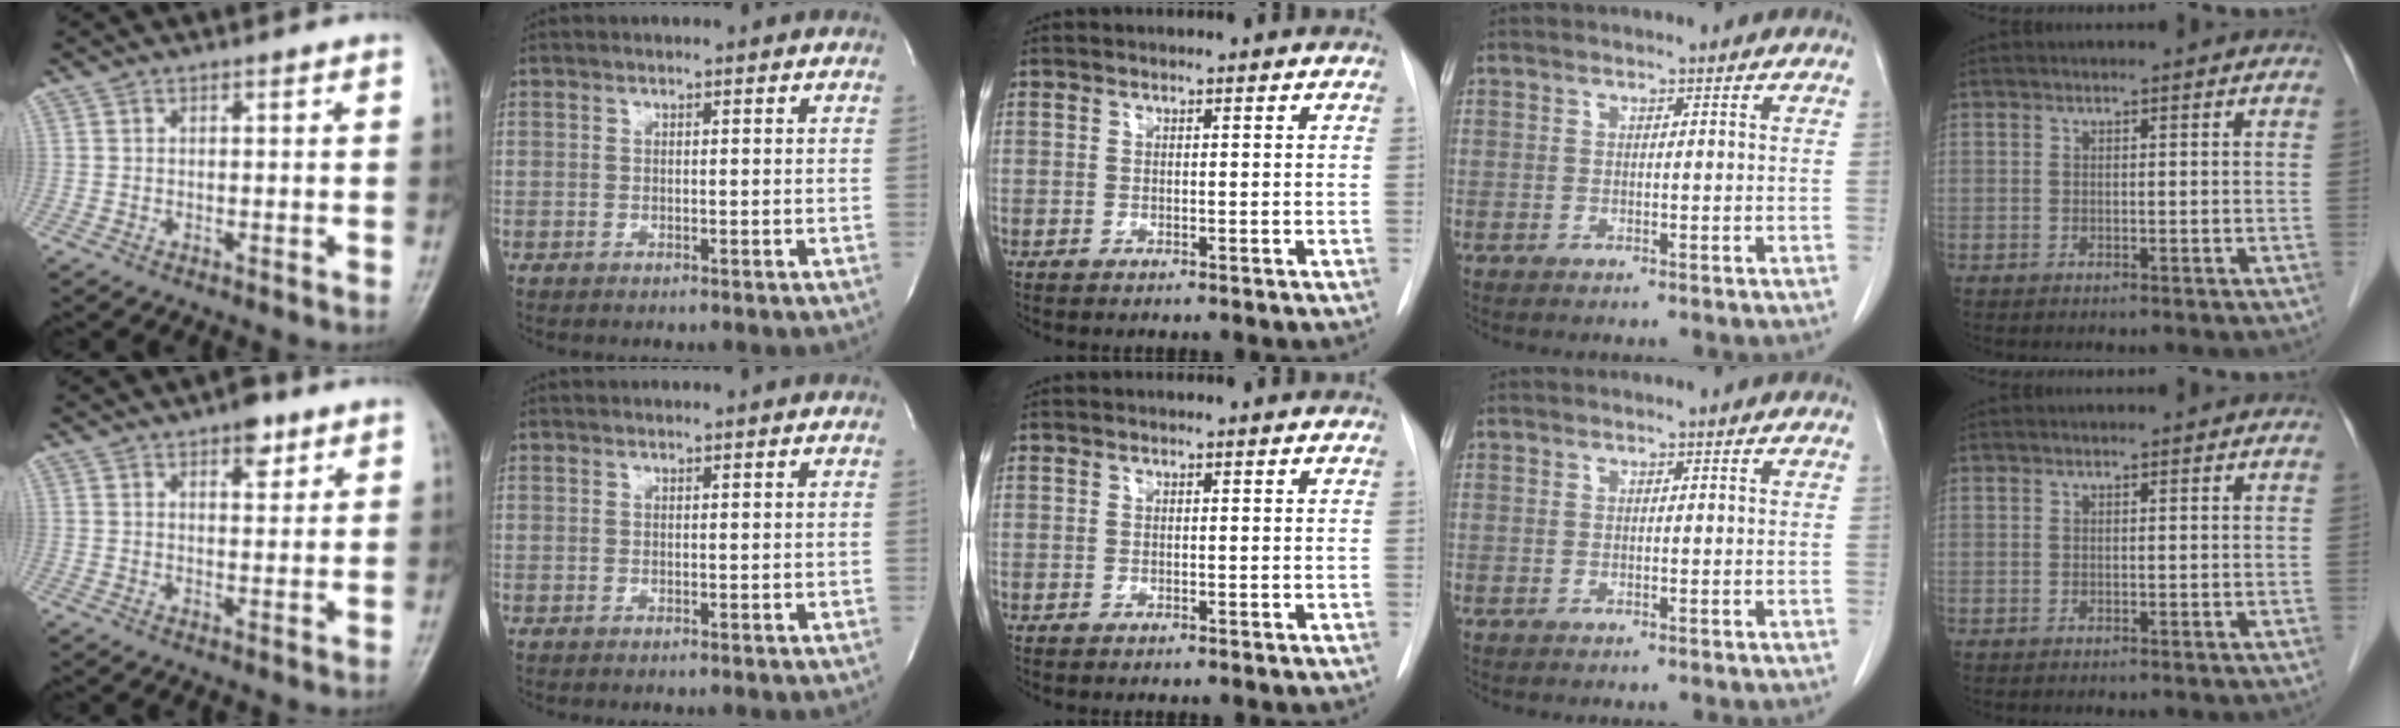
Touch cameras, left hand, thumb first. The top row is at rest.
{"thumb": {"total": 4.6, "force": [2.8, 2.2, 2.9], "torque": [-0.023, -0.012, 0.036]}}